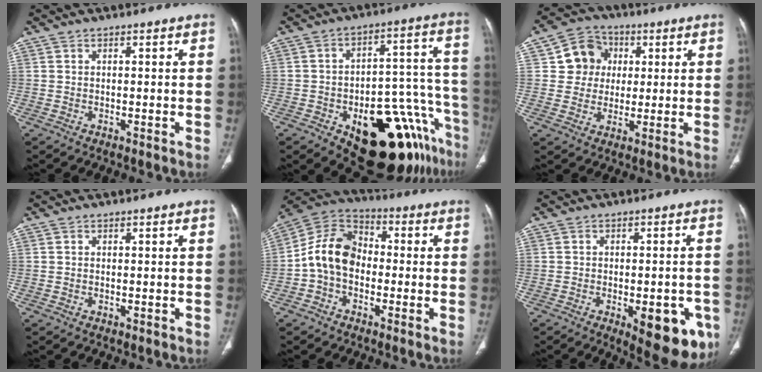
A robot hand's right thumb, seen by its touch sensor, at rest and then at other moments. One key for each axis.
{"total": 22.9, "fx": -12.8, "fy": 9.5, "fz": 16.5, "tx": -0.132, "ty": 0.099, "tz": -0.172}
{"total": 8.8, "fx": 2.0, "fy": 8.2, "fz": 2.6, "tx": -0.006, "ty": 0.004, "tz": 0.027}
{"total": 0.0}
{"total": 11.2, "fx": -1.7, "fy": 8.3, "fz": 7.3, "tx": -0.123, "ty": 0.037, "tz": -0.047}
{"total": 12.6, "fx": -4.9, "fy": 5.4, "fz": 10.4, "tx": -0.101, "ty": 0.003, "tz": -0.050}